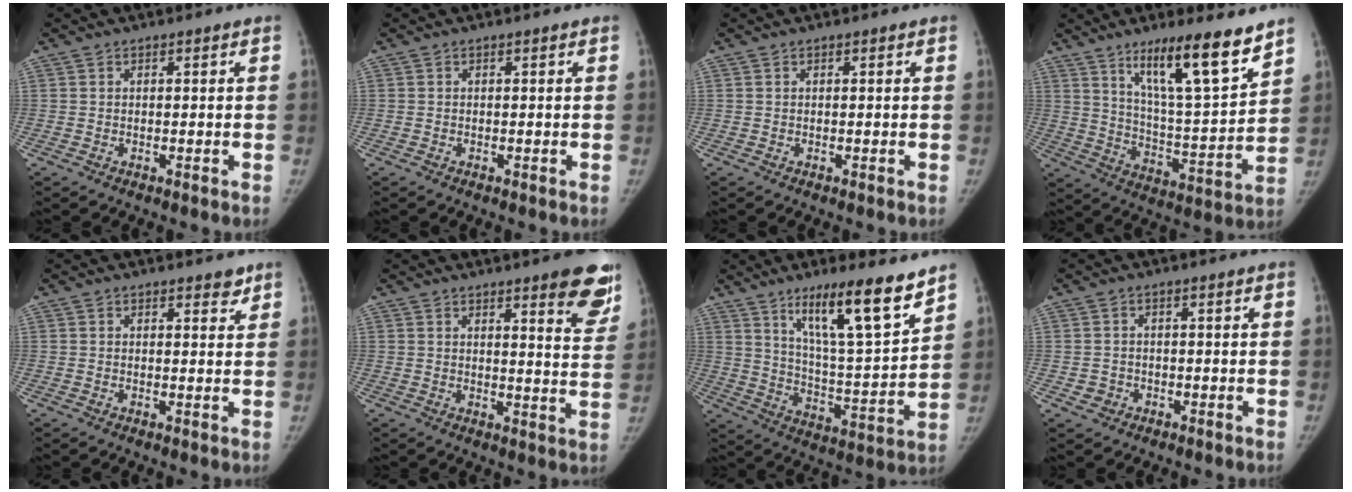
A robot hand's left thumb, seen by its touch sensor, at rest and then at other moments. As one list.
[{"total": 0.0}, {"total": 0.0}, {"total": 17.2, "force": [11.6, 2.8, 12.4], "torque": [-0.178, -0.077, 0.198]}, {"total": 2.3, "force": [1.7, 1.1, 1.0], "torque": [0.003, -0.010, 0.020]}, {"total": 10.9, "force": [7.0, 2.4, 7.9], "torque": [-0.063, -0.041, 0.079]}, {"total": 17.3, "force": [11.7, 2.8, 12.5], "torque": [-0.181, -0.077, 0.199]}, {"total": 2.0, "force": [-0.7, 1.9, 0.4], "torque": [0.001, 0.008, -0.010]}]